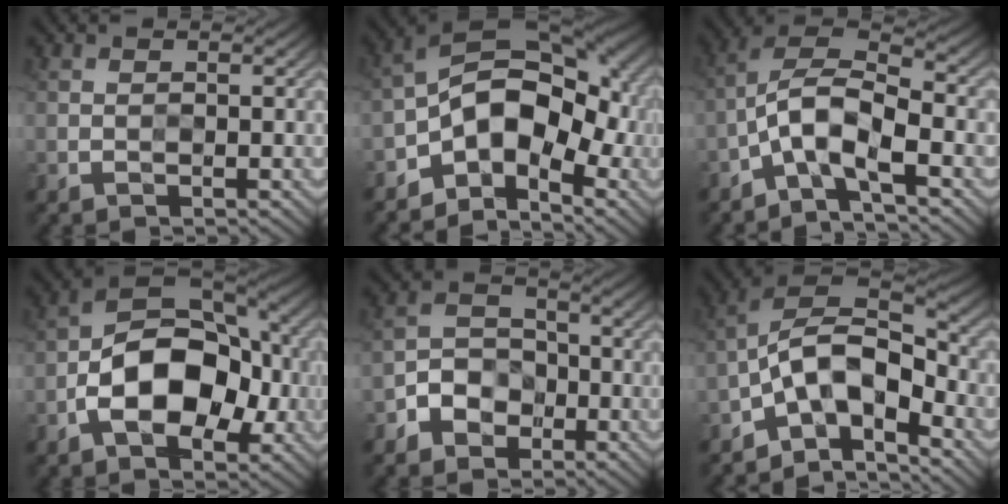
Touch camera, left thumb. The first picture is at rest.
{"total": 11.9, "force": [-3.8, 7.1, 8.7], "torque": [-0.121, -0.003, -0.079]}
{"total": 7.9, "force": [-3.7, 3.0, 6.2], "torque": [-0.120, 0.011, -0.085]}
{"total": 12.3, "force": [-3.1, 7.1, 9.5], "torque": [-0.158, -0.008, -0.062]}
{"total": 4.8, "force": [-2.7, 3.6, 1.9], "torque": [-0.033, 0.003, -0.065]}
{"total": 11.1, "force": [-5.7, 5.1, 8.0], "torque": [-0.133, 0.000, -0.123]}